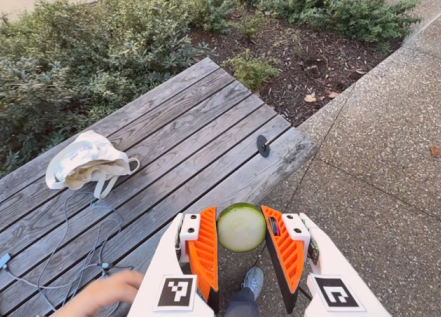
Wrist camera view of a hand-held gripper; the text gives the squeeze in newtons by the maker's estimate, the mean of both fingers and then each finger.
{"total": 9.0, "left": 8.8, "right": 9.2}